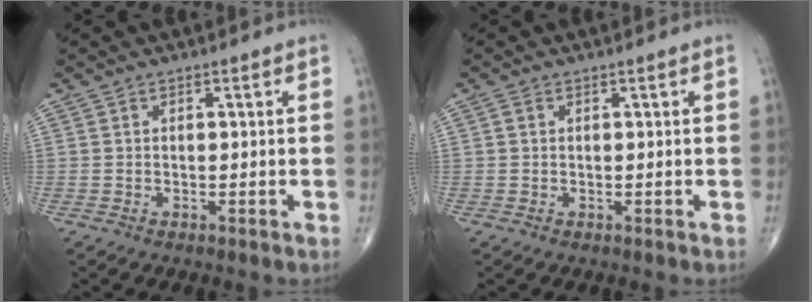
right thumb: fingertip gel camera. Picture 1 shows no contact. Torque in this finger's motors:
{"motor_torque": [-0.06, -0.25, -0.35, -0.07, 0.00]}